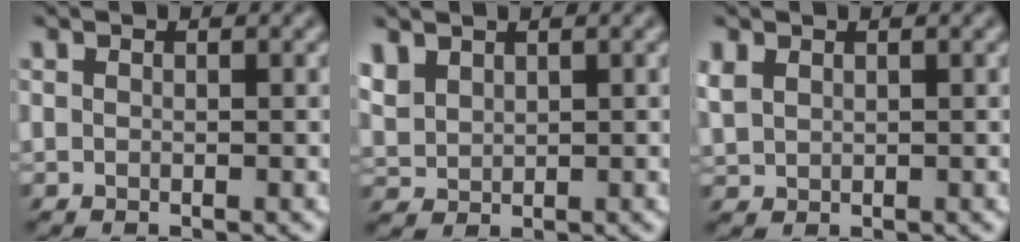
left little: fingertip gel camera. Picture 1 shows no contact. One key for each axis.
{"total": 1.9, "fx": 1.0, "fy": 1.0, "fz": 1.1, "tx": -0.030, "ty": 0.003, "tz": 0.015}
{"total": 1.5, "fx": 0.3, "fy": 0.9, "fz": 1.1, "tx": -0.029, "ty": 0.002, "tz": 0.004}